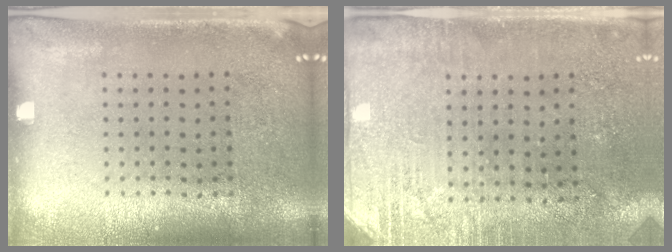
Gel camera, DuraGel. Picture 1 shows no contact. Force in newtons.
{"total": 2.8, "press": 2.6, "slide": 1.0}